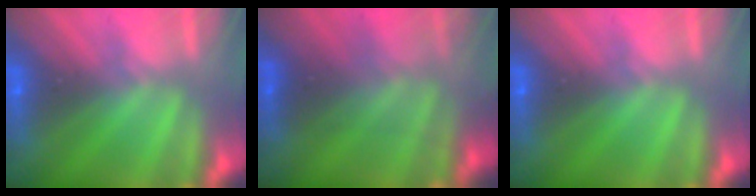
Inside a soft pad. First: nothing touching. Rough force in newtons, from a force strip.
{"total": 4.8}
{"total": 0.0}